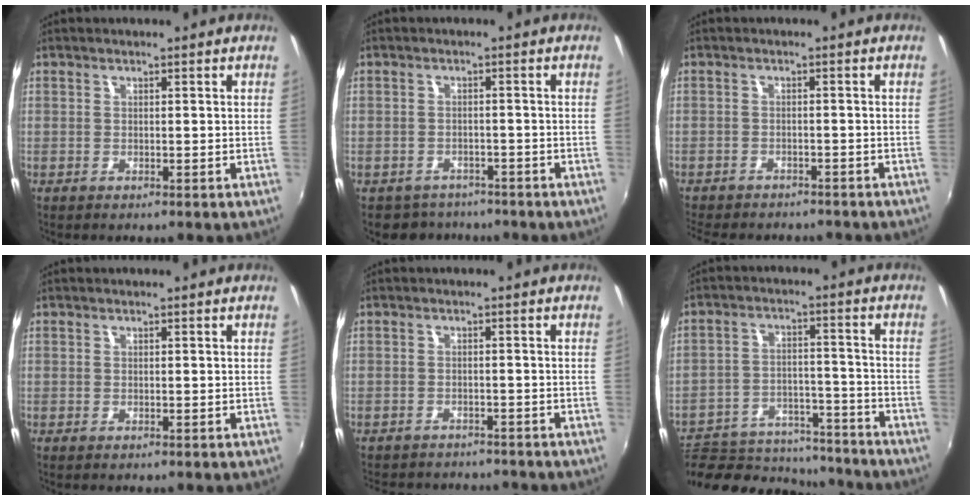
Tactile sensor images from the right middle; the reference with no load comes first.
{"total": 5.1, "force": [-4.2, 2.8, 0.3], "torque": [-0.020, 0.000, -0.064]}
{"total": 9.5, "force": [-8.4, 2.8, 3.4], "torque": [-0.085, -0.020, -0.124]}
{"total": 0.0}
{"total": 9.8, "force": [-8.8, 3.1, 3.0], "torque": [-0.074, -0.015, -0.126]}
{"total": 19.1, "force": [-16.6, 7.4, 5.7], "torque": [-0.128, 0.018, -0.226]}